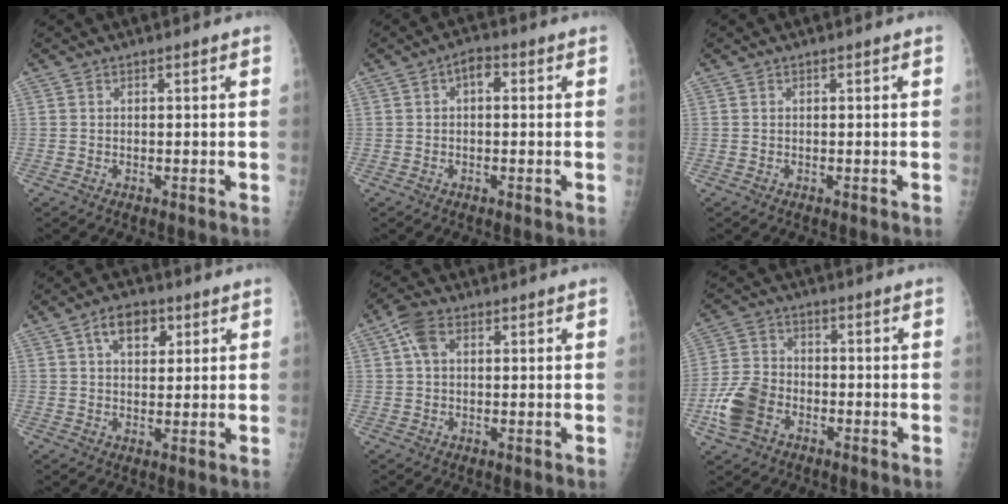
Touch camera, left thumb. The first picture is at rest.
{"total": 3.1, "force": [0.4, 1.8, 2.4], "torque": [-0.024, 0.009, -0.003]}
{"total": 0.0}
{"total": 6.6, "force": [2.8, 4.1, 4.4], "torque": [-0.046, -0.002, 0.040]}
{"total": 4.9, "force": [1.5, 3.1, 3.5], "torque": [-0.063, 0.010, 0.026]}
{"total": 9.1, "force": [-3.7, 6.4, 5.3], "torque": [-0.107, 0.018, -0.073]}